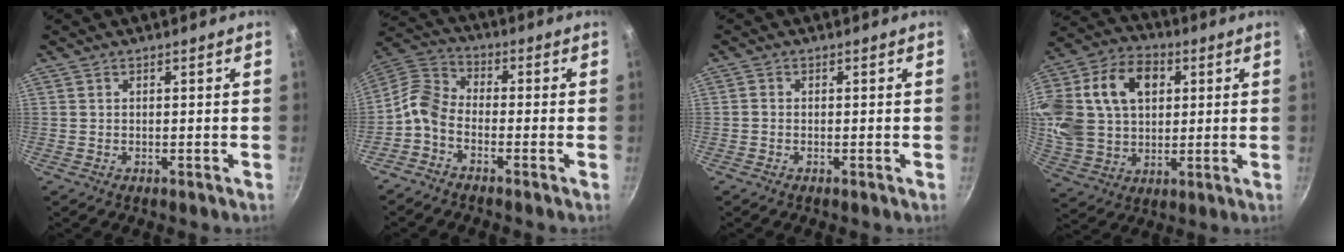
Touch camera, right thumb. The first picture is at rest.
{"total": 6.9, "force": [-3.0, 4.3, 4.4], "torque": [-0.096, 0.048, -0.081]}
{"total": 0.6, "force": [-0.3, 0.3, 0.2], "torque": [-0.005, 0.003, -0.010]}
{"total": 26.3, "force": [7.1, 18.9, 16.9], "torque": [-0.357, 0.023, 0.126]}